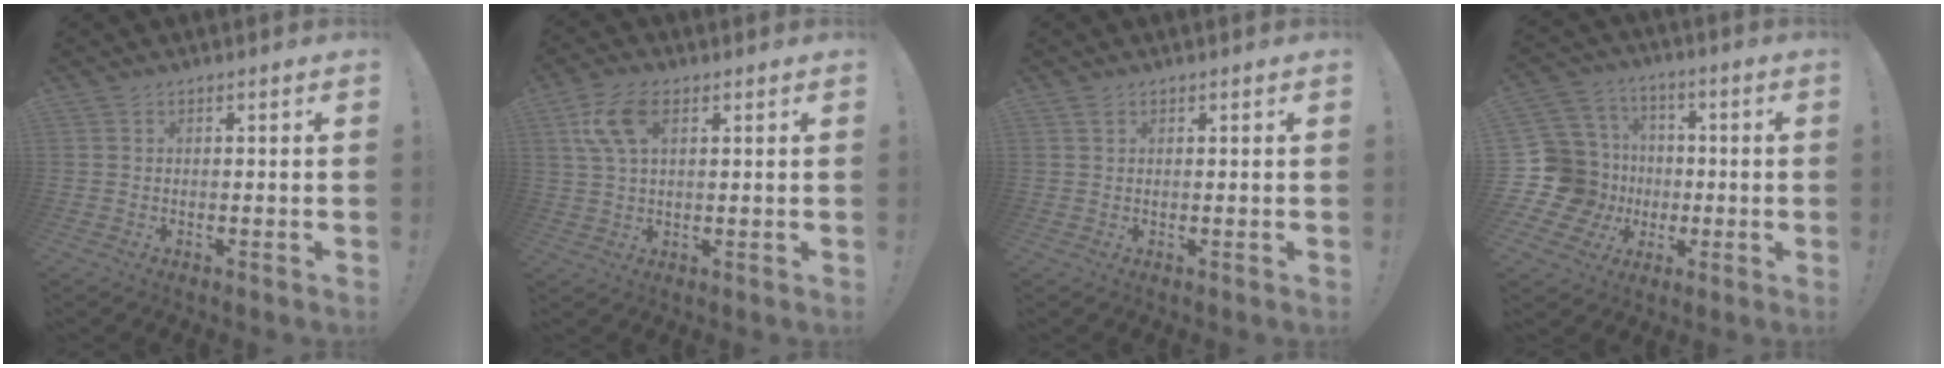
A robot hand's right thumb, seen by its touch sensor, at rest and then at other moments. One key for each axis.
{"total": 9.8, "fx": 3.6, "fy": 5.1, "fz": 7.6, "tx": -0.150, "ty": 0.005, "tz": 0.068}
{"total": 1.0, "fx": 0.7, "fy": 0.5, "fz": 0.6, "tx": -0.006, "ty": -0.002, "tz": 0.011}
{"total": 19.3, "fx": -1.5, "fy": 17.0, "fz": 8.9, "tx": -0.191, "ty": 0.007, "tz": 0.006}